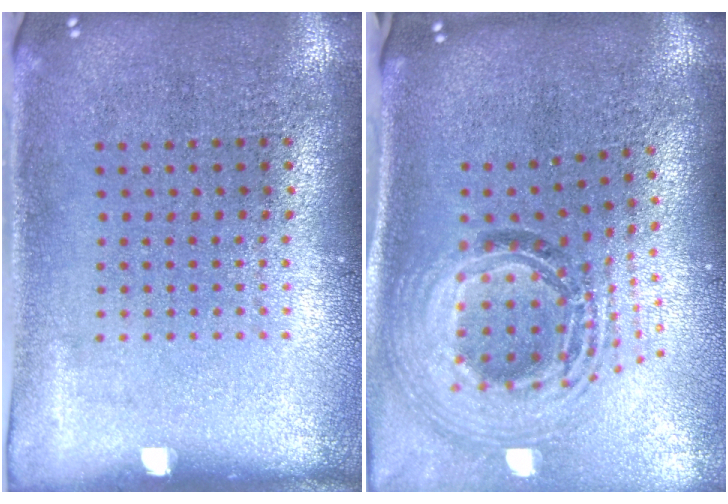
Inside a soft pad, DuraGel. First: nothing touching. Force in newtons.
{"total": 2.1, "press": 1.6, "slide": 1.4}